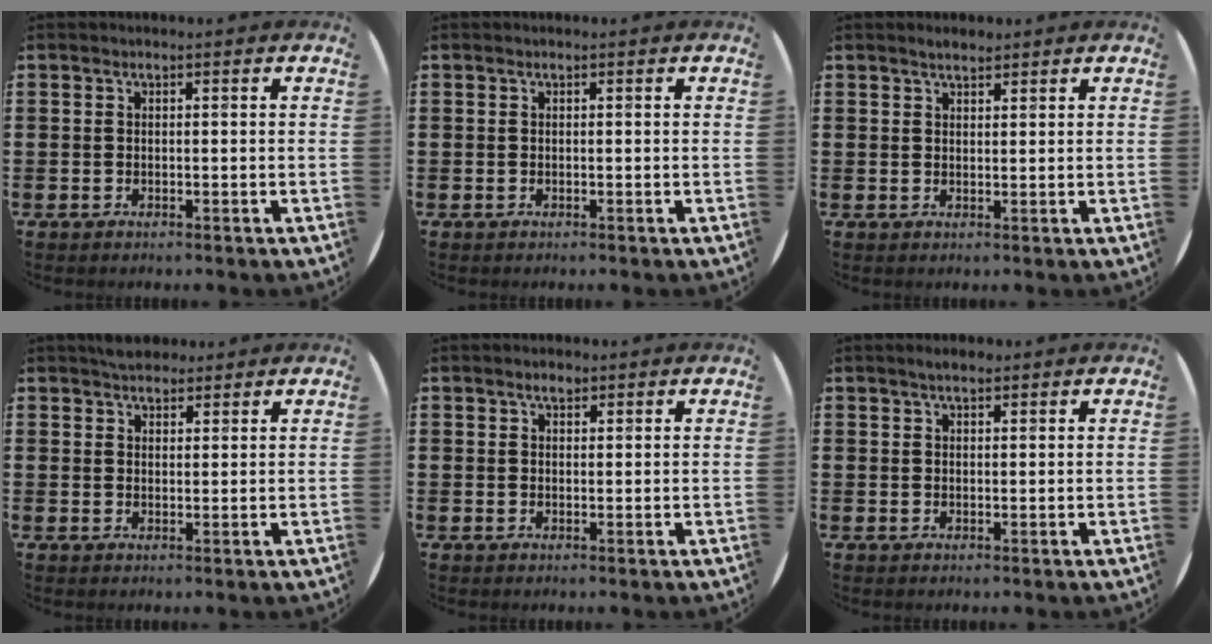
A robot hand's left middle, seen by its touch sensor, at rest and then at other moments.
{"total": 0.0}
{"total": 1.7, "force": [1.6, 0.4, 0.5], "torque": [-0.004, 0.001, 0.027]}
{"total": 2.9, "force": [2.7, 1.0, 0.2], "torque": [-0.001, -0.003, 0.049]}
{"total": 1.6, "force": [1.3, 0.8, 0.6], "torque": [-0.005, 0.002, 0.022]}
{"total": 1.8, "force": [1.5, 0.5, 0.9], "torque": [-0.010, 0.003, 0.023]}